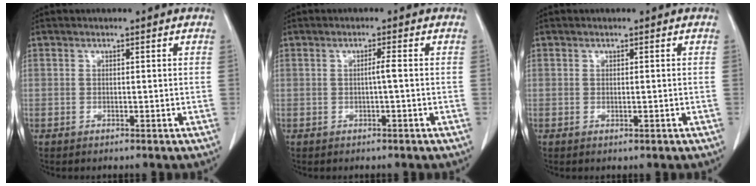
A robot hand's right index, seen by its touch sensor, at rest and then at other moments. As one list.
[{"total": 1.3, "force": [-0.2, -0.3, 1.2], "torque": [-0.021, 0.001, -0.004]}, {"total": 0.7, "force": [-0.2, 0.0, 0.6], "torque": [-0.012, -0.003, -0.001]}]